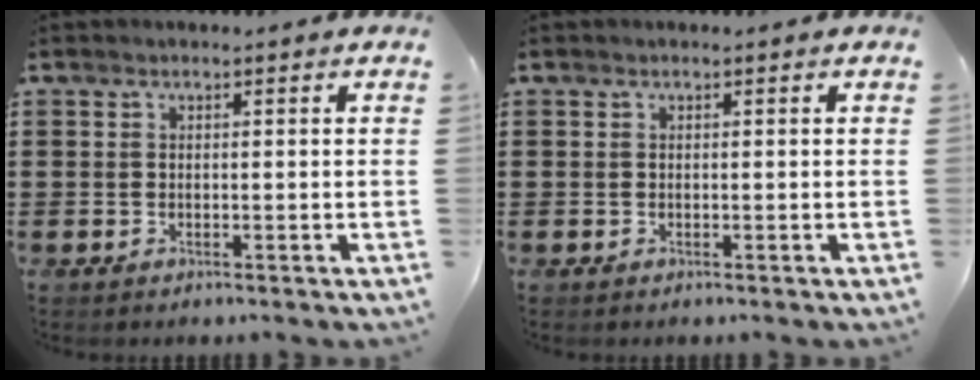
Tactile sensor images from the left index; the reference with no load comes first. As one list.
[{"total": 0.0}]